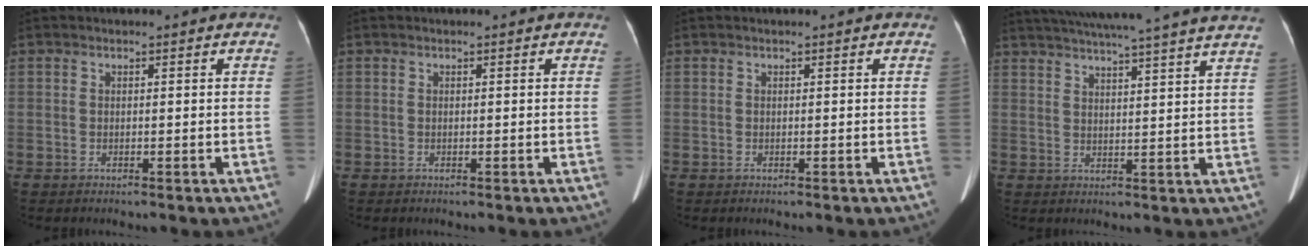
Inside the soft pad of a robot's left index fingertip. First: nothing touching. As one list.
[{"total": 0.0}, {"total": 0.0}, {"total": 23.8, "force": [21.3, -0.5, 10.6], "torque": [-0.178, -0.008, 0.275]}]